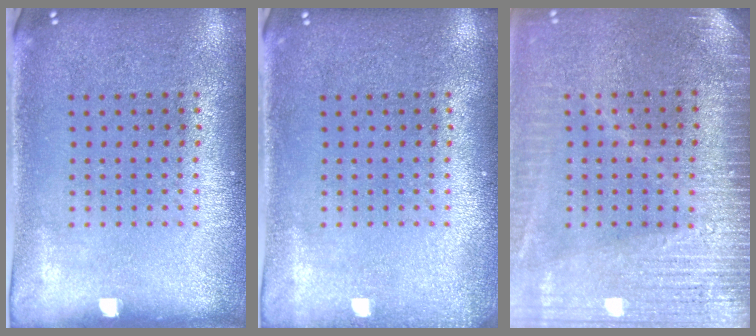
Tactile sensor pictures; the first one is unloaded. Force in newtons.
{"total": 0.9, "press": 0.8, "slide": 0.2}
{"total": 3.6, "press": 3.2, "slide": 1.6}